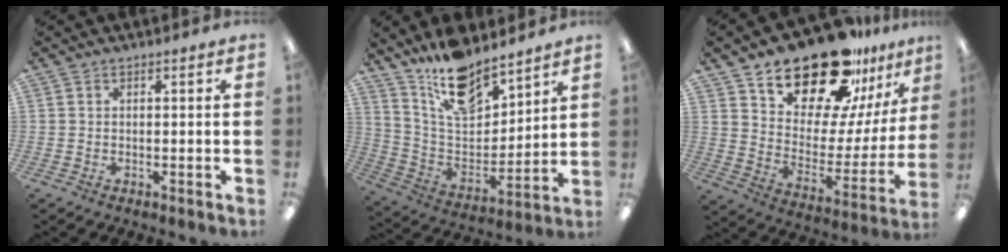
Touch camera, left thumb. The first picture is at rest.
{"total": 16.1, "force": [12.9, 6.5, 7.0], "torque": [-0.136, -0.078, 0.233]}
{"total": 22.9, "force": [19.1, 8.7, 9.3], "torque": [-0.157, -0.132, 0.333]}